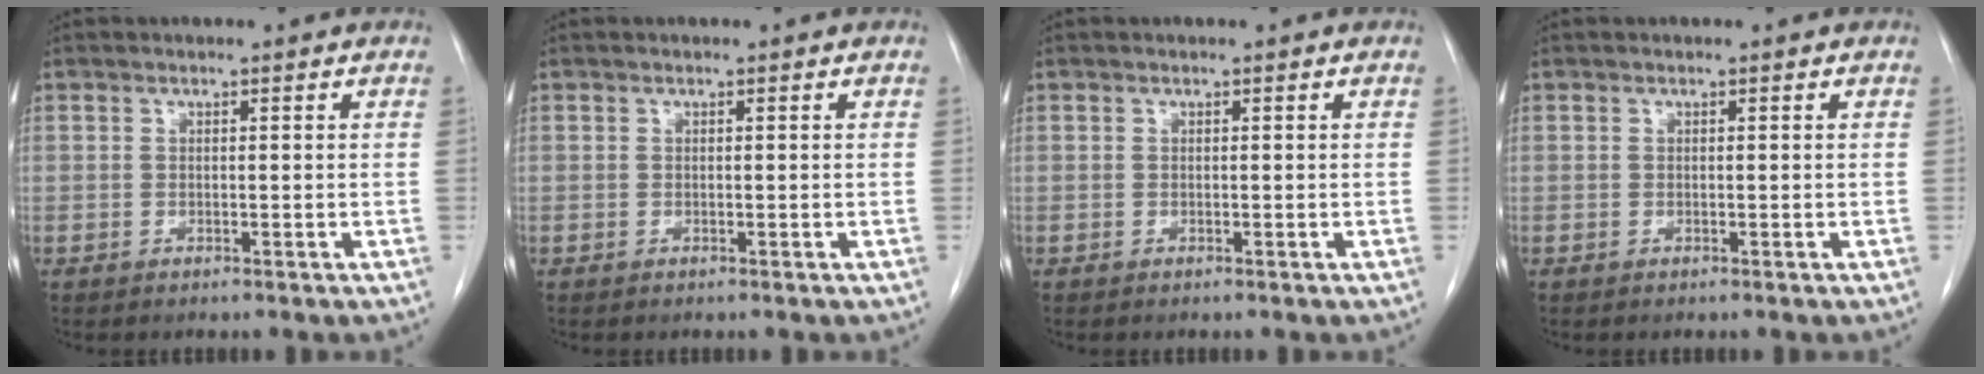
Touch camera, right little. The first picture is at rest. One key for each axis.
{"total": 0.0}
{"total": 0.0}
{"total": 0.0}